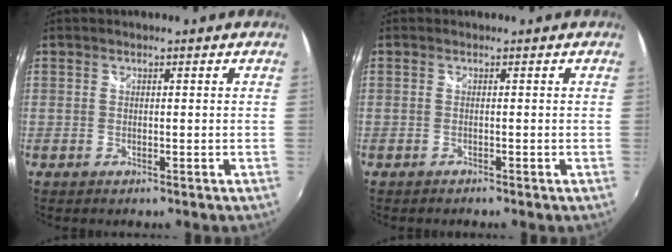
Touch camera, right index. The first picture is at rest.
{"total": 0.7, "force": [-0.6, 0.4, 0.1], "torque": [-0.007, -0.004, -0.013]}